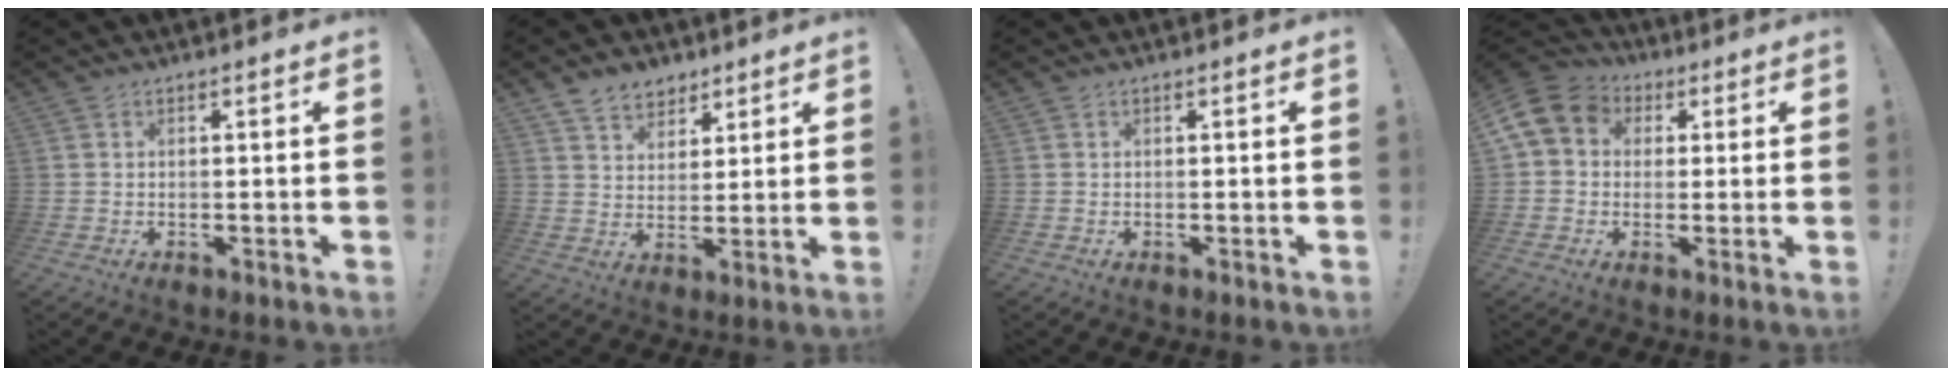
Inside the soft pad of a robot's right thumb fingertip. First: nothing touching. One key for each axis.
{"total": 7.8, "fx": 5.6, "fy": 5.3, "fz": 1.4, "tx": -0.022, "ty": -0.037, "tz": 0.110}
{"total": 0.0}
{"total": 9.7, "fx": 2.1, "fy": 8.2, "fz": 4.6, "tx": -0.079, "ty": 0.003, "tz": 0.047}